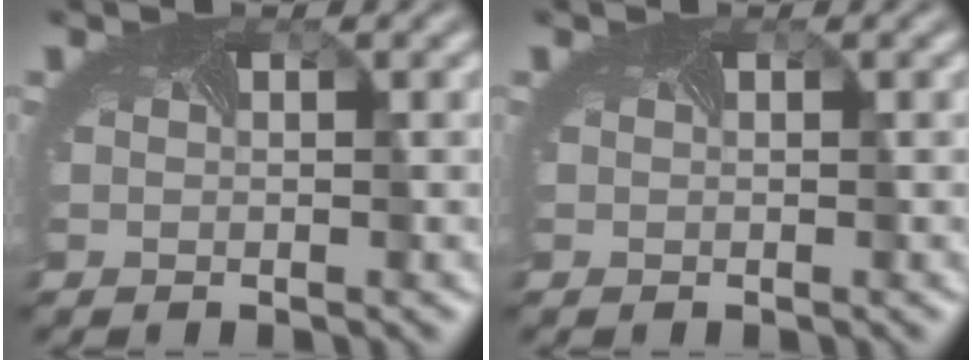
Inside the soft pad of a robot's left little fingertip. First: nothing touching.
{"total": 0.0}